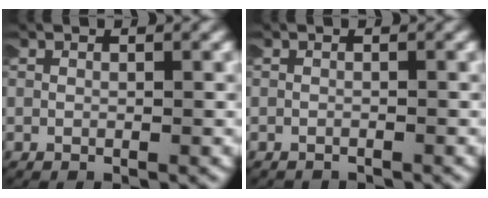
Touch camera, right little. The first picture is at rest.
{"total": 0.7, "force": [-0.7, -0.1, -0.3], "torque": [-0.003, -0.005, -0.007]}